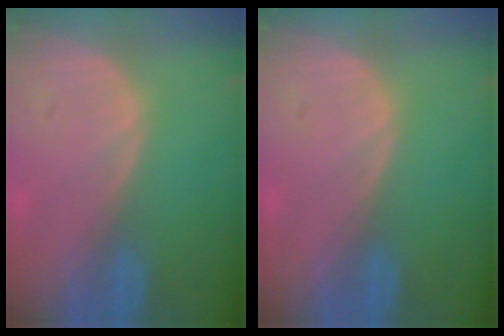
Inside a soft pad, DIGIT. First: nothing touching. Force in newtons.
{"total": 0.0}